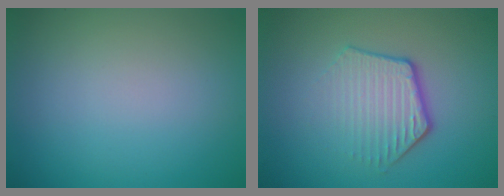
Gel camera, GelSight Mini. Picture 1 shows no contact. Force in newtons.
{"total": 3.8, "press": 2.9, "slide": 2.5}